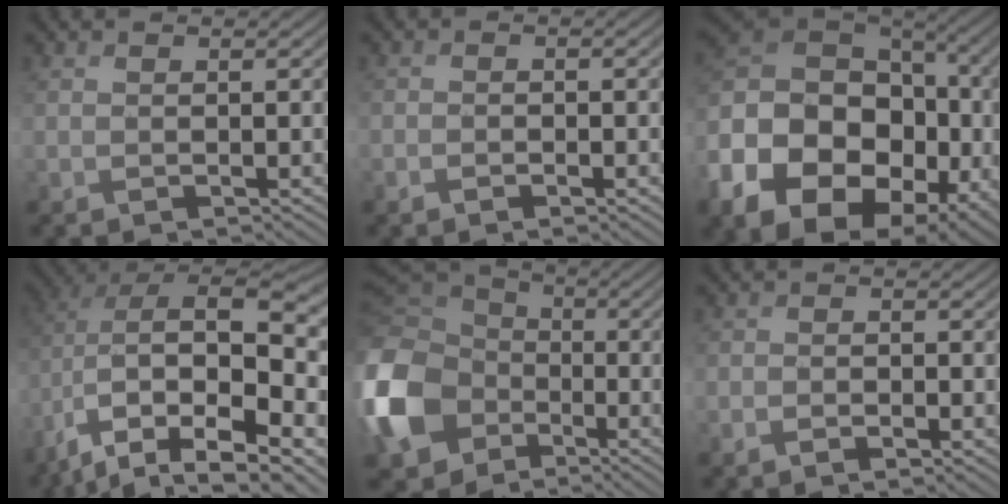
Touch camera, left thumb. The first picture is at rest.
{"total": 1.3, "force": [-0.8, 0.7, 0.7], "torque": [-0.011, -0.002, -0.015]}
{"total": 21.4, "force": [-7.0, 15.4, 13.1], "torque": [-0.306, -0.042, -0.103]}
{"total": 18.5, "force": [-5.7, 9.4, 14.8], "torque": [-0.275, -0.039, -0.051]}
{"total": 17.1, "force": [-4.8, 13.5, 9.3], "torque": [-0.298, -0.031, -0.107]}
{"total": 1.6, "force": [-1.0, 0.8, 1.0], "torque": [-0.015, -0.001, -0.018]}